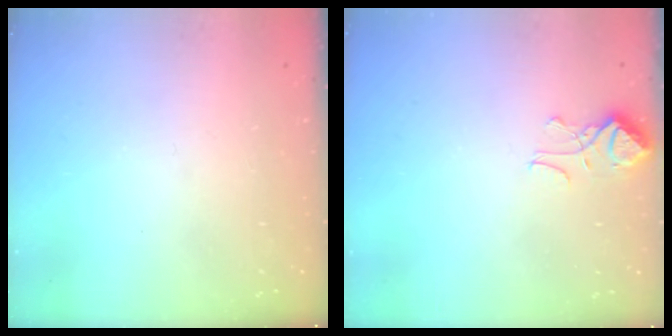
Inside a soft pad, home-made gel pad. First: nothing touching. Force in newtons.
{"total": 2.9, "press": 2.8, "slide": 0.8}